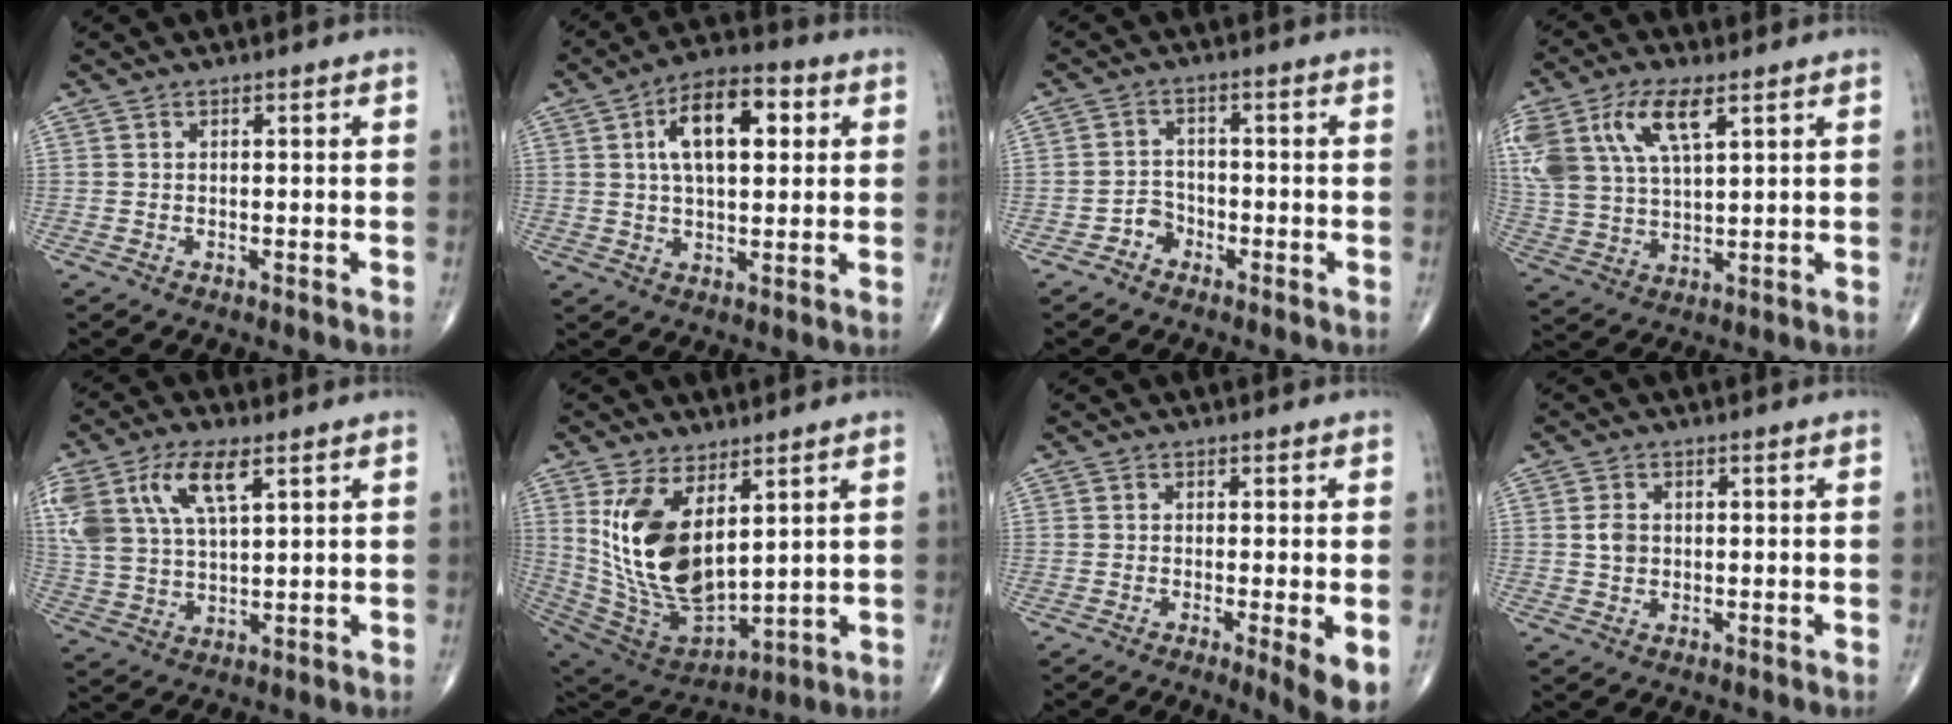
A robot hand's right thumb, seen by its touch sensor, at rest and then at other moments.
{"total": 13.1, "force": [3.5, 6.5, 10.8], "torque": [-0.160, 0.012, 0.052]}
{"total": 3.1, "force": [-1.9, 2.4, 0.7], "torque": [0.005, 0.018, -0.041]}
{"total": 16.6, "force": [7.4, 8.0, 12.5], "torque": [-0.279, -0.002, 0.145]}
{"total": 15.0, "force": [6.7, 7.1, 11.4], "torque": [-0.246, -0.003, 0.132]}
{"total": 18.0, "force": [5.4, 9.2, 14.5], "torque": [-0.267, -0.033, 0.129]}
{"total": 5.3, "force": [-1.3, 0.7, 5.1], "torque": [-0.082, -0.017, -0.024]}
{"total": 2.6, "force": [0.2, 2.1, 1.6], "torque": [-0.024, 0.002, 0.003]}